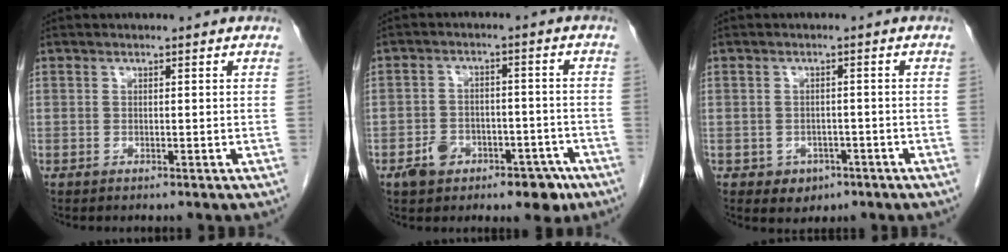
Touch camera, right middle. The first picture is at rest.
{"total": 8.1, "force": [-4.7, 4.9, 4.4], "torque": [-0.059, 0.022, -0.062]}
{"total": 3.2, "force": [-1.6, 2.6, 1.0], "torque": [-0.010, 0.008, -0.010]}